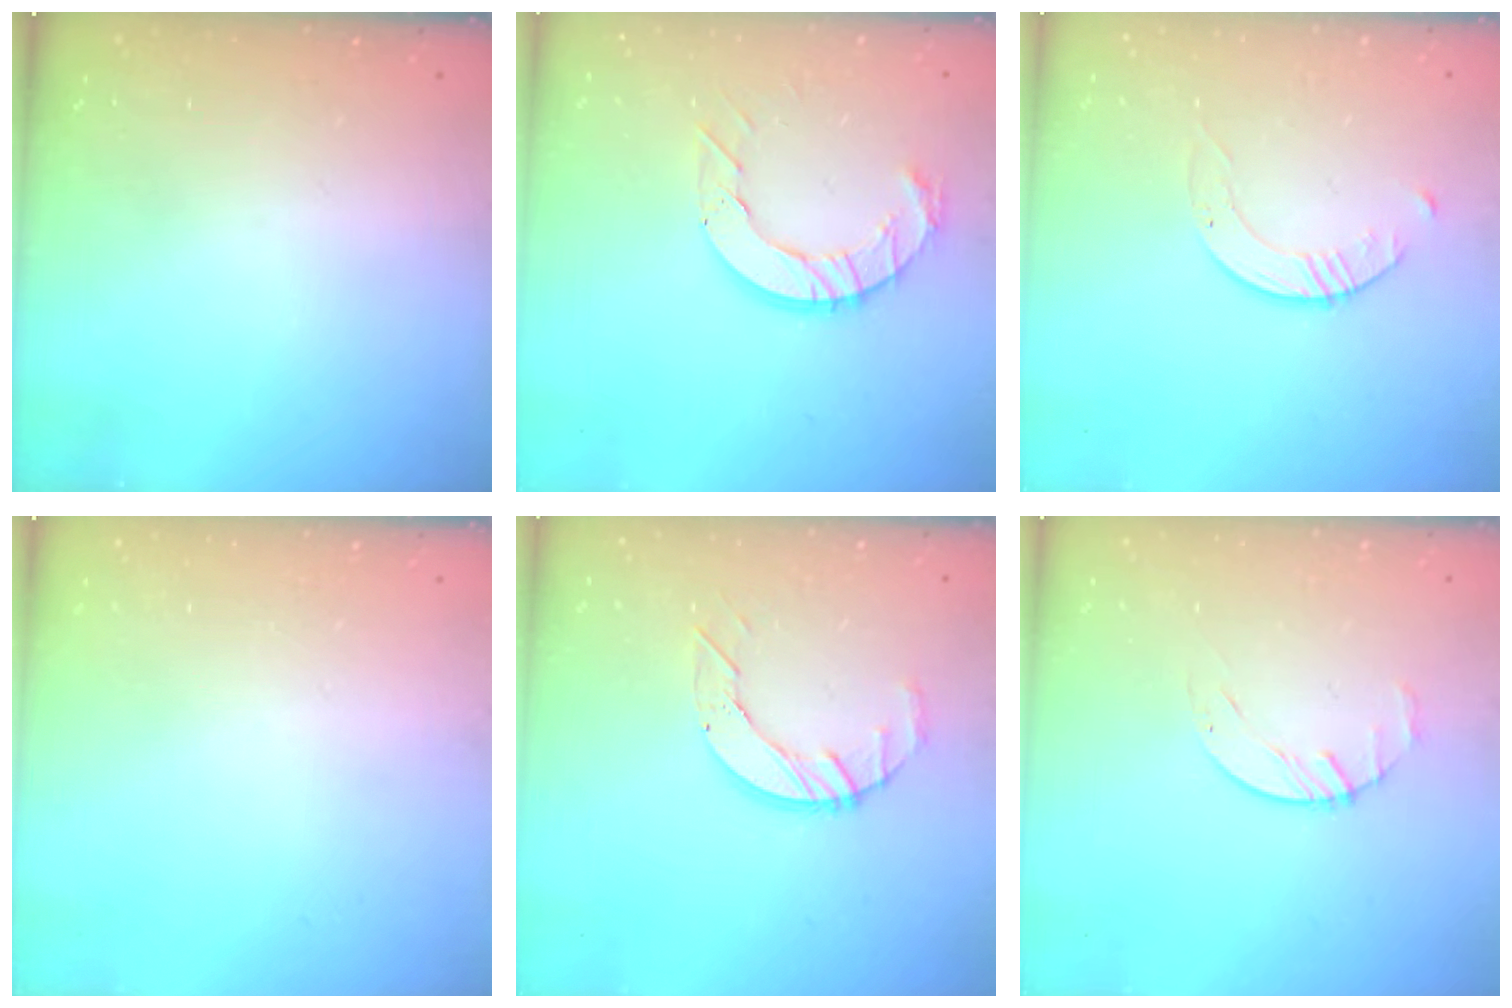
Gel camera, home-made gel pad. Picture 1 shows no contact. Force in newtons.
{"total": 9.8, "press": 9.7, "slide": 1.1}
{"total": 2.6, "press": 2.6, "slide": 0.3}
{"total": 0.0}
{"total": 7.3, "press": 7.2, "slide": 0.7}
{"total": 1.6, "press": 1.6, "slide": 0.3}